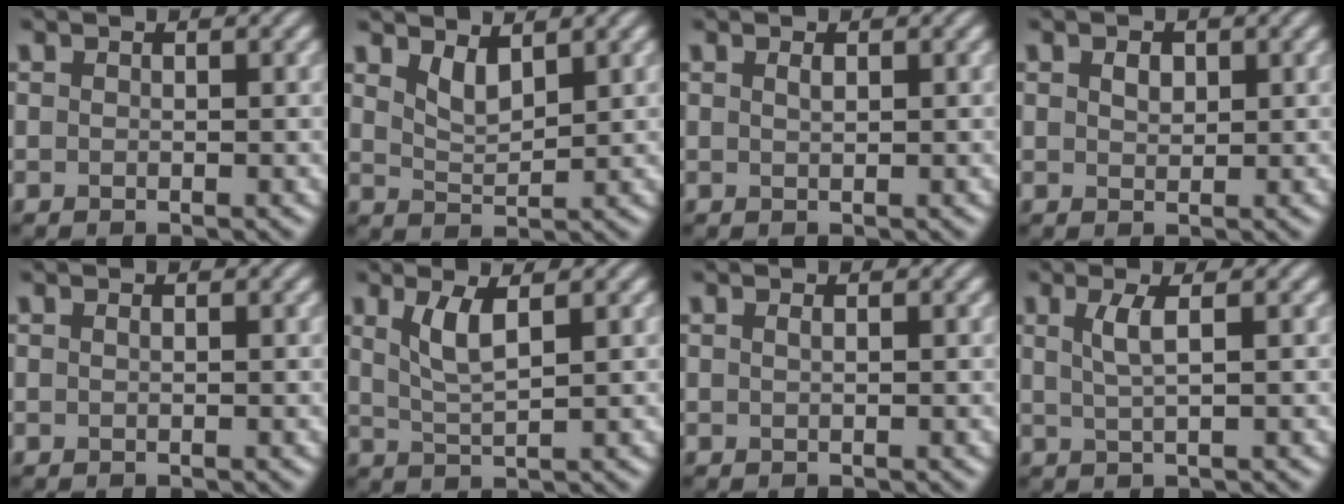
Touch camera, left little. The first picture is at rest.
{"total": 2.3, "force": [1.6, 0.8, 1.5], "torque": [-0.033, -0.010, 0.036]}
{"total": 0.6, "force": [0.3, 0.2, 0.5], "torque": [-0.010, 0.001, 0.007]}
{"total": 1.3, "force": [0.6, 0.9, 0.8], "torque": [-0.015, 0.000, 0.011]}
{"total": 0.0}
{"total": 3.1, "force": [1.3, 0.8, 2.7], "torque": [-0.058, -0.004, 0.030]}
{"total": 0.5, "force": [0.2, 0.2, 0.4], "torque": [-0.007, 0.004, 0.002]}
{"total": 2.4, "force": [0.7, 0.6, 2.2], "torque": [-0.041, -0.002, 0.012]}